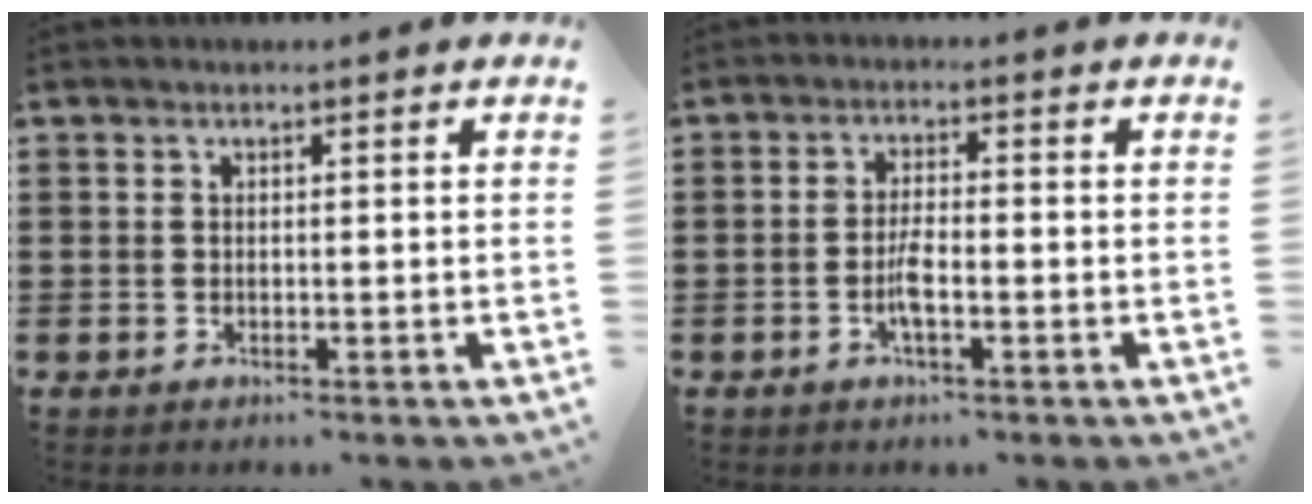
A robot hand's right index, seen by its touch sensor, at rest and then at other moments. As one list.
[{"total": 3.5, "force": [-1.2, 0.9, 3.1], "torque": [-0.070, -0.003, -0.026]}]